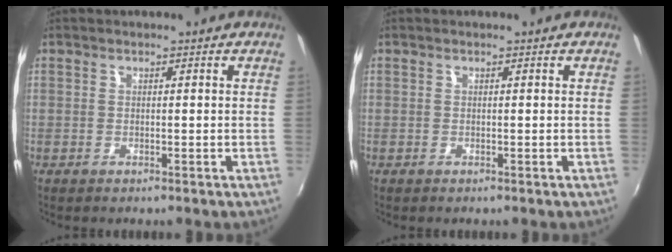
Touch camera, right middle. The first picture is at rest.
{"total": 0.0}